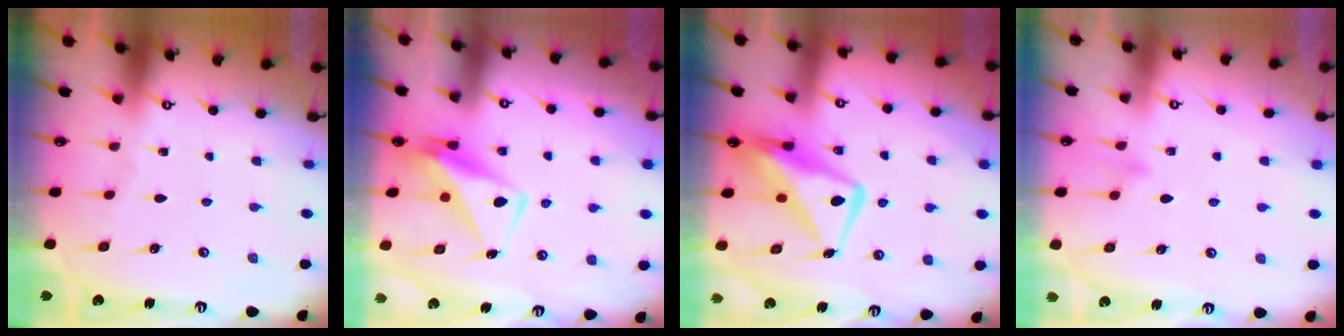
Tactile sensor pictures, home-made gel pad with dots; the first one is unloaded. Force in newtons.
{"total": 10.1, "press": 9.9, "slide": 1.9}
{"total": 14.0, "press": 13.9, "slide": 1.4}
{"total": 7.5, "press": 7.5, "slide": 0.6}